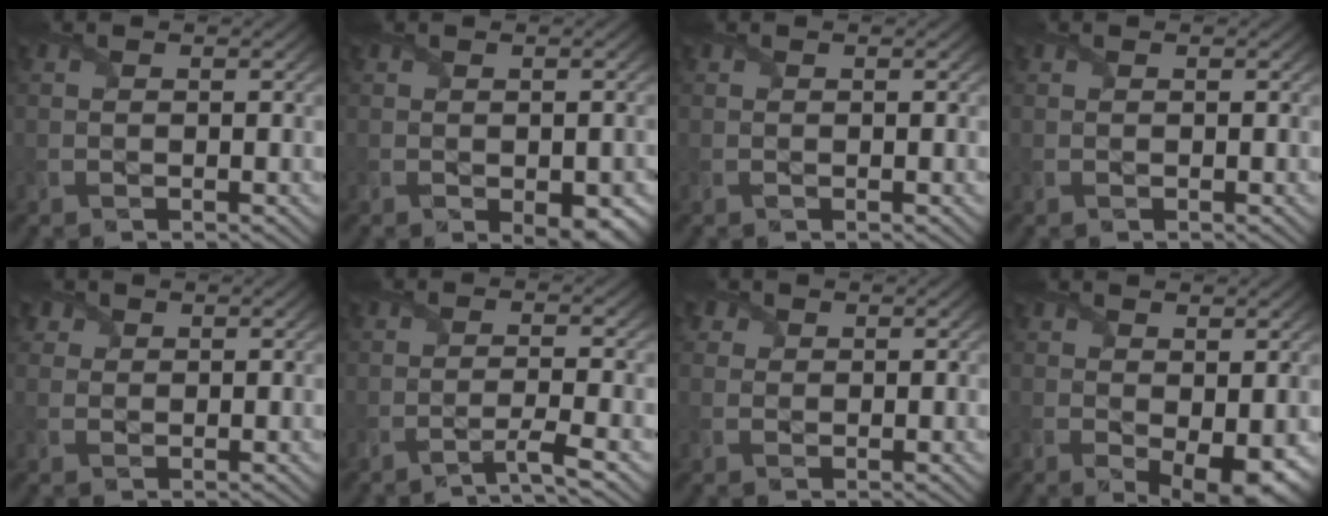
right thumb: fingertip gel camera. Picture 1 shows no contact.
{"total": 4.4, "force": [-1.8, 2.3, 3.2], "torque": [-0.044, -0.022, -0.013]}
{"total": 0.0}
{"total": 0.0}
{"total": 2.1, "force": [1.3, 1.6, 0.6], "torque": [-0.019, -0.004, 0.028]}
{"total": 2.9, "force": [-2.0, 0.0, 2.1], "torque": [-0.033, 0.003, -0.054]}
{"total": 2.5, "force": [1.4, 1.8, 0.8], "torque": [-0.027, -0.003, 0.028]}
{"total": 5.0, "force": [-0.3, 2.5, 4.3], "torque": [-0.077, -0.021, 0.008]}